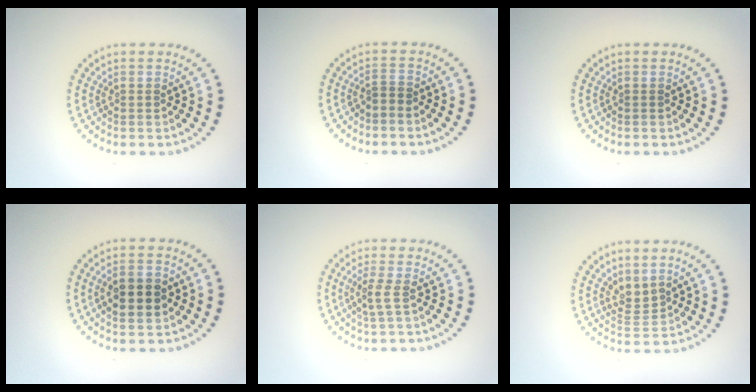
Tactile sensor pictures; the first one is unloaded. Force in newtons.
{"total": 0.9, "press": 0.7, "slide": 0.7}
{"total": 0.0}
{"total": 3.6, "press": 3.6, "slide": 0.2}
{"total": 1.6, "press": 1.3, "slide": 1.0}
{"total": 2.0, "press": 1.4, "slide": 1.4}